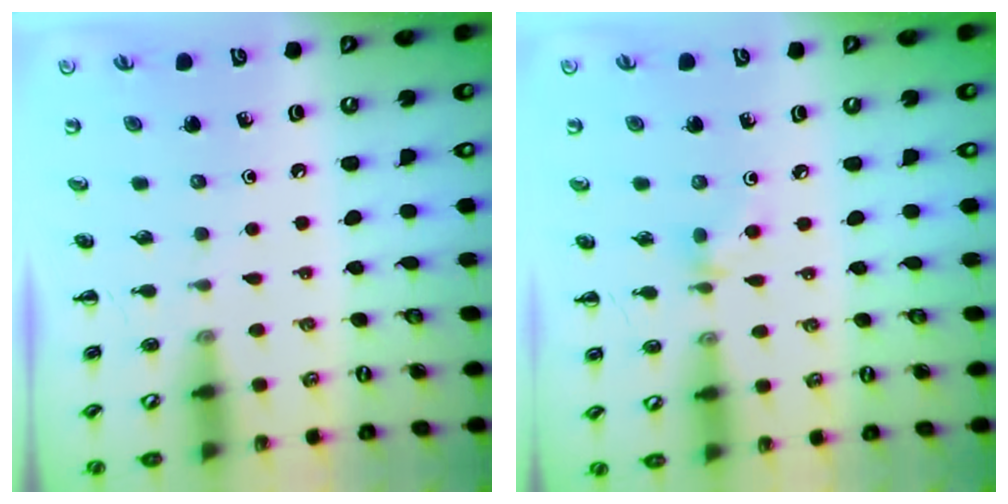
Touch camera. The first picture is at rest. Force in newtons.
{"total": 4.4, "press": 4.1, "slide": 1.7}